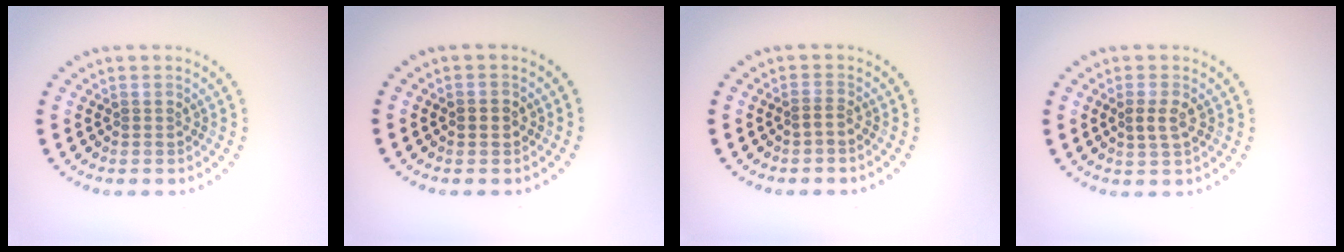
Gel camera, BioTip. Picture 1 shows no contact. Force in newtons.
{"total": 1.6, "press": 1.6, "slide": 0.1}
{"total": 0.6, "press": 0.3, "slide": 0.5}
{"total": 1.8, "press": 1.8, "slide": 0.5}